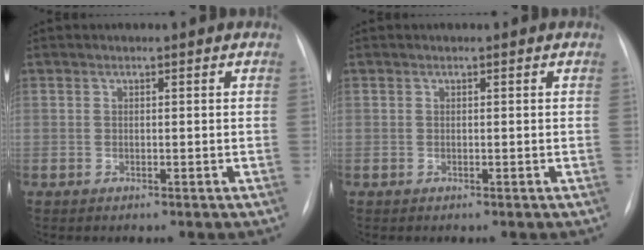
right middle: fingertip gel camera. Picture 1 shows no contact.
{"total": 0.0}